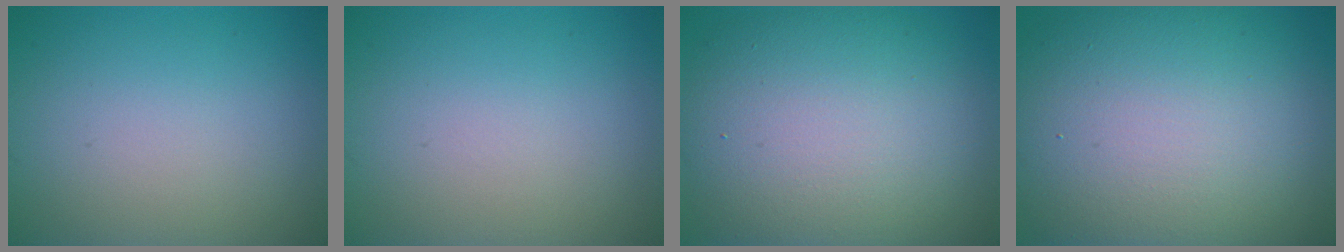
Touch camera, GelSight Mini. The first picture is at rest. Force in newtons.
{"total": 0.0}
{"total": 12.6, "press": 12.5, "slide": 0.5}
{"total": 16.3, "press": 16.3, "slide": 0.7}